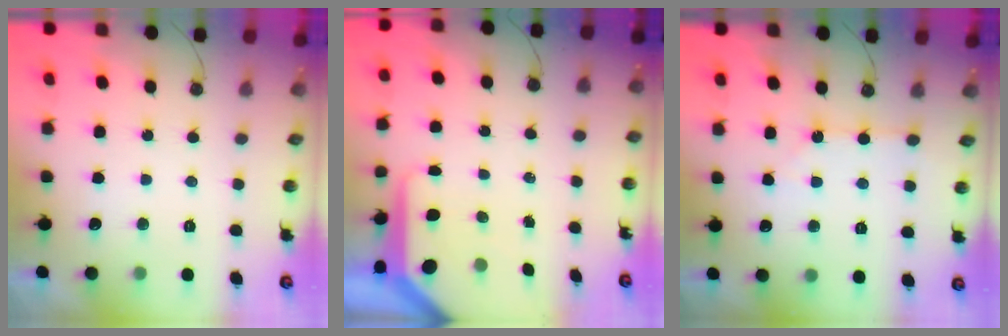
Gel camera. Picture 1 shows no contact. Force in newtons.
{"total": 9.5, "press": 9.5, "slide": 0.8}
{"total": 2.3, "press": 2.2, "slide": 0.4}